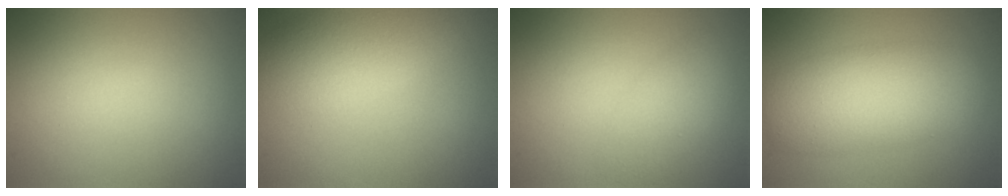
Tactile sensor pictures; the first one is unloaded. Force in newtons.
{"total": 4.8, "press": 4.8, "slide": 0.4}
{"total": 2.7, "press": 2.7, "slide": 0.1}
{"total": 6.2, "press": 6.2, "slide": 0.0}